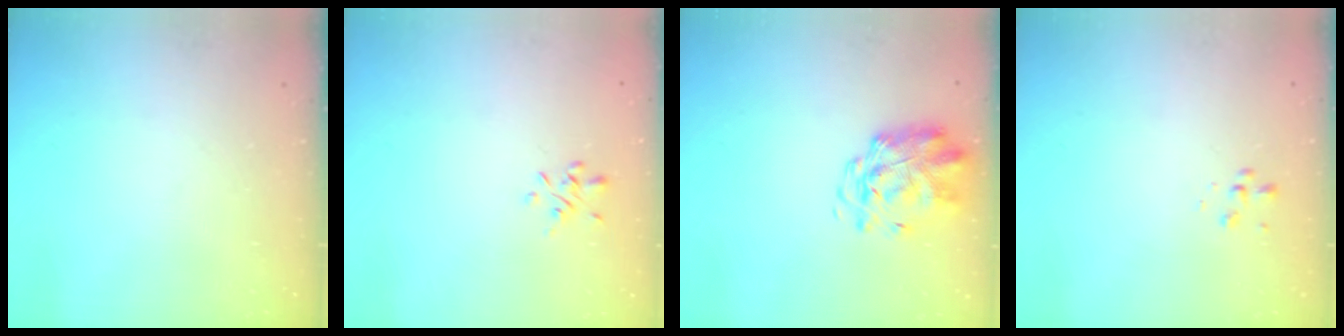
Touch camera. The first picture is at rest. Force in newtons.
{"total": 1.0, "press": 0.8, "slide": 0.5}
{"total": 3.0, "press": 2.9, "slide": 1.0}
{"total": 1.4, "press": 1.3, "slide": 0.4}